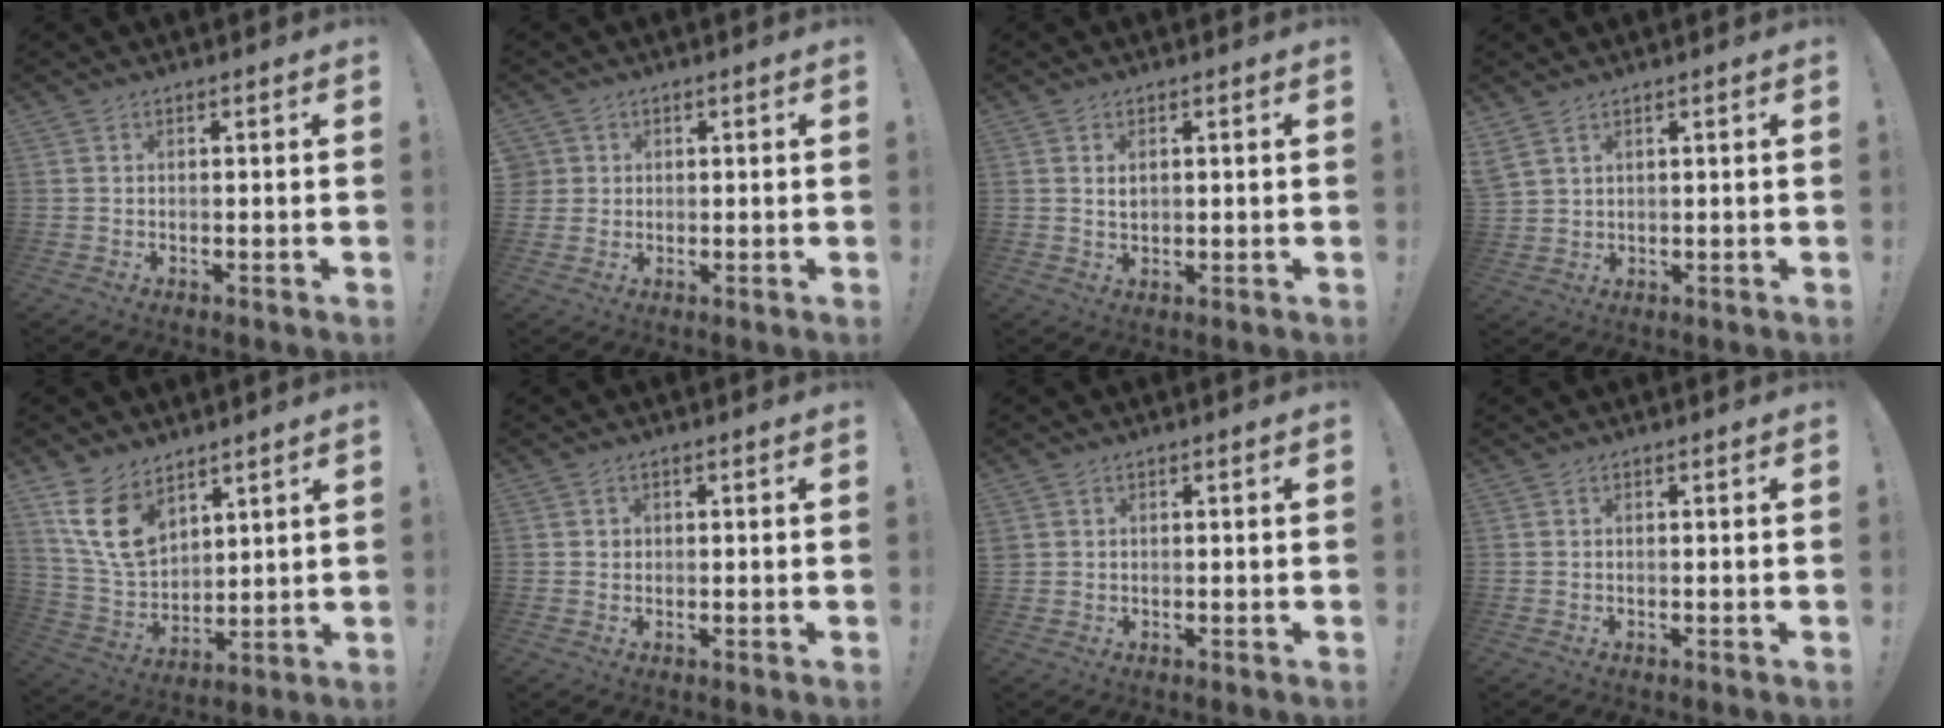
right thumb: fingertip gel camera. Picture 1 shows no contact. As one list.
[{"total": 2.9, "force": [1.1, 2.7, 0.3], "torque": [-0.011, 0.001, 0.022]}, {"total": 2.1, "force": [0.8, 1.3, 1.3], "torque": [-0.013, -0.002, 0.011]}, {"total": 2.9, "force": [2.2, 1.2, 1.3], "torque": [-0.040, -0.010, 0.044]}, {"total": 12.4, "force": [7.0, 7.8, 6.7], "torque": [-0.132, -0.037, 0.140]}, {"total": 1.3, "force": [0.4, 1.2, 0.1], "torque": [0.003, 0.000, 0.005]}, {"total": 1.4, "force": [0.6, 1.2, 0.4], "torque": [-0.014, 0.005, 0.013]}, {"total": 0.0}]